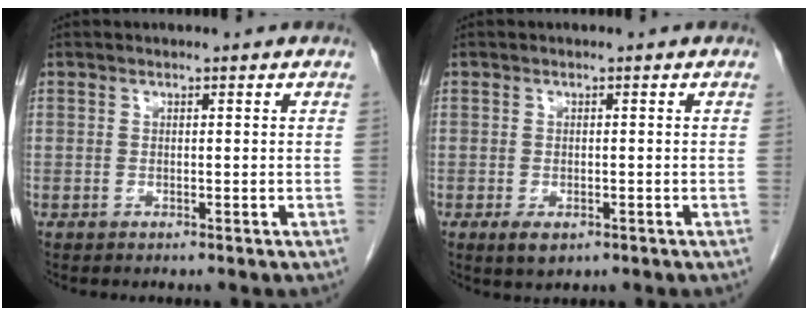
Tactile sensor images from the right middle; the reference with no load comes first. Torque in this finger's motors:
{"motor_torque": [0.56, -0.24, 0.19, 0.04]}